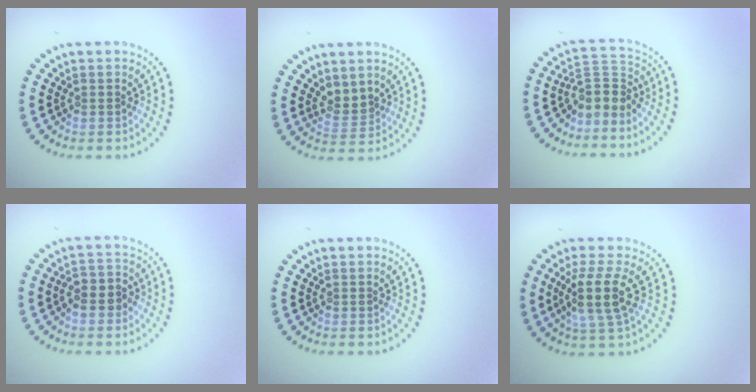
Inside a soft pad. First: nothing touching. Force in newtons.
{"total": 2.1, "press": 1.9, "slide": 0.8}
{"total": 3.2, "press": 2.4, "slide": 2.2}
{"total": 2.5, "press": 2.3, "slide": 0.9}
{"total": 0.0}
{"total": 4.1, "press": 3.4, "slide": 2.2}